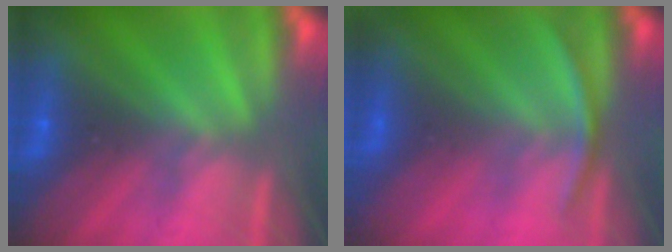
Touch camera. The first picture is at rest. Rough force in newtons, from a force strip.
{"total": 2.8}